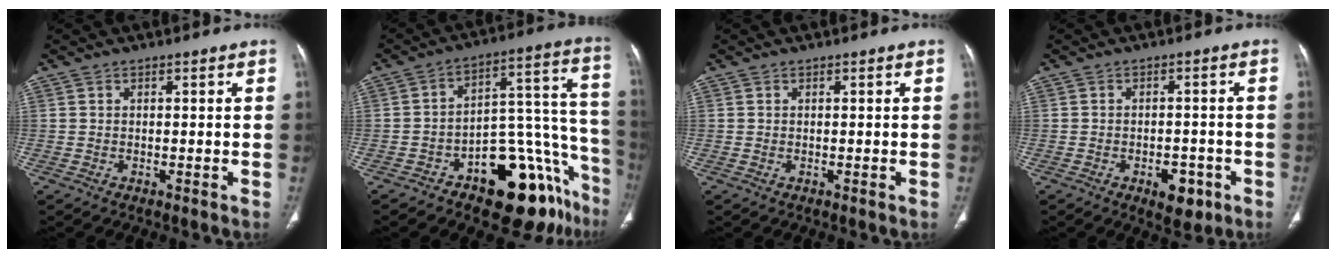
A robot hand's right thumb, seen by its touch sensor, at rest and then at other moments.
{"total": 22.5, "force": [-13.2, 10.3, 15.1], "torque": [-0.093, 0.125, -0.182]}
{"total": 0.0}
{"total": 5.7, "force": [-2.7, 3.1, 3.9], "torque": [-0.037, 0.010, -0.030]}